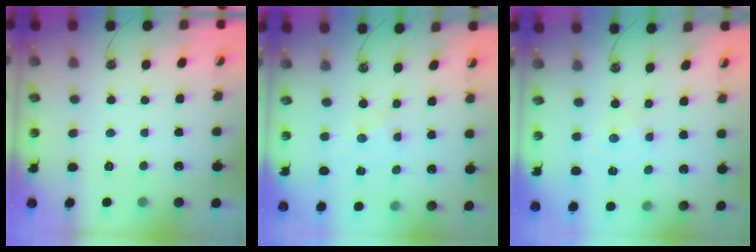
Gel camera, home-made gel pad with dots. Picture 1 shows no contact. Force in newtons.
{"total": 0.0}
{"total": 0.0}